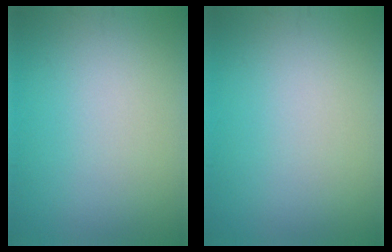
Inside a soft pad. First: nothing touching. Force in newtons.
{"total": 0.0}